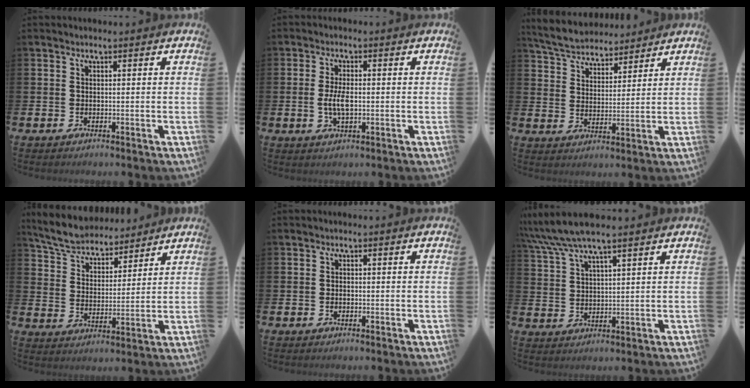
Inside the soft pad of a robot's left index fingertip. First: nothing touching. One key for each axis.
{"total": 3.9, "fx": -0.3, "fy": 1.6, "fz": 3.5, "tx": -0.070, "ty": 0.000, "tz": -0.009}
{"total": 5.8, "fx": 5.6, "fy": 1.3, "fz": 0.4, "tx": -0.037, "ty": -0.027, "tz": 0.103}
{"total": 6.3, "fx": 6.1, "fy": 1.6, "fz": 0.8, "tx": -0.051, "ty": -0.032, "tz": 0.109}
{"total": 0.6, "fx": -0.4, "fy": 0.4, "fz": 0.2, "tx": -0.010, "ty": 0.005, "tz": -0.008}
{"total": 6.7, "fx": 5.7, "fy": 0.9, "fz": 3.3, "tx": -0.081, "ty": -0.015, "tz": 0.103}